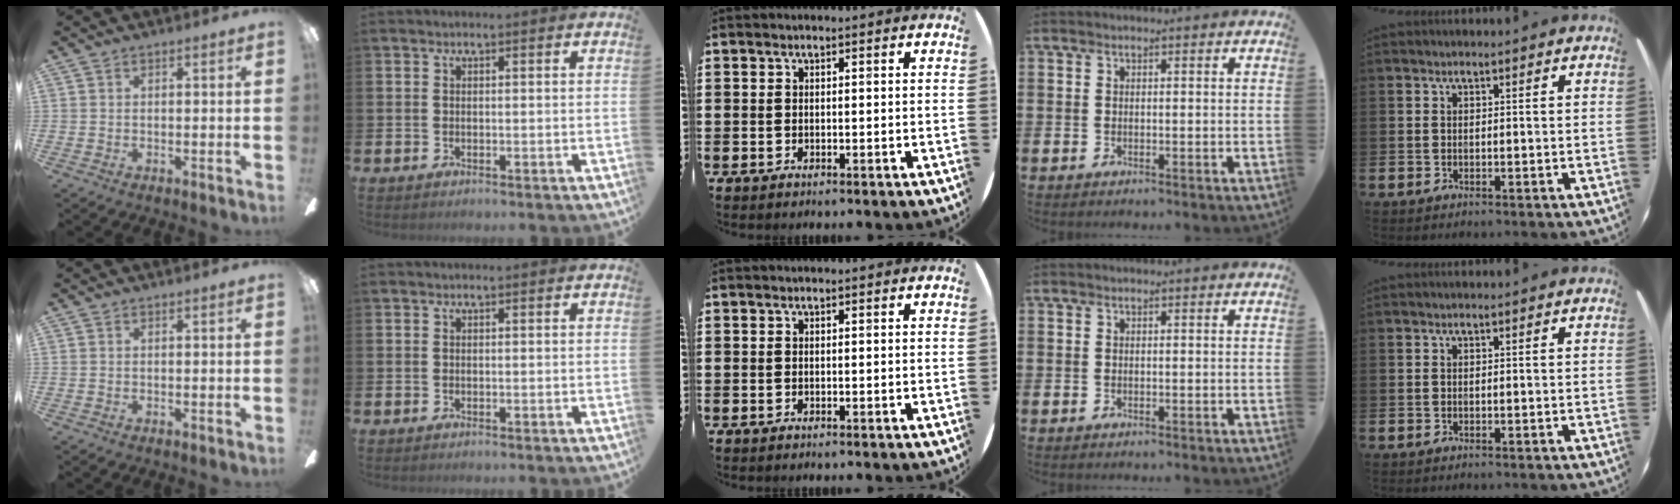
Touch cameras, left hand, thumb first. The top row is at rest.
{}